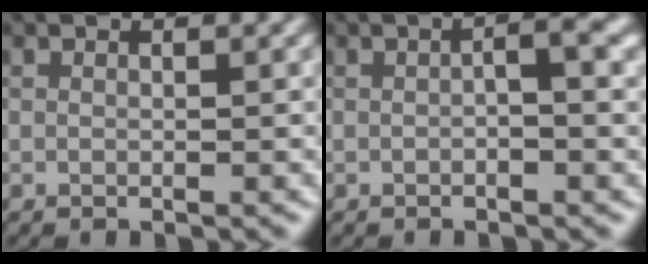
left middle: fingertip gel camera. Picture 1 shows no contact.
{"total": 2.0, "force": [-0.2, 0.4, 2.0], "torque": [-0.032, 0.004, -0.004]}